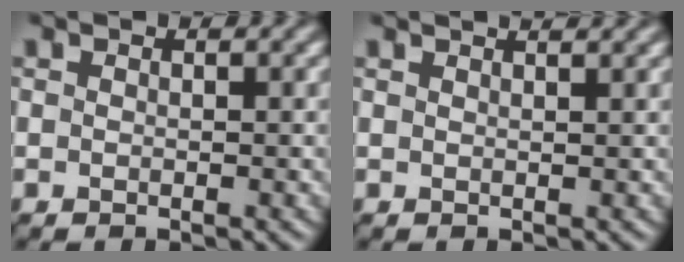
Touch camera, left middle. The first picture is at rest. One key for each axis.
{"total": 2.4, "fx": 2.1, "fy": 0.6, "fz": 1.0, "tx": -0.015, "ty": 0.022, "tz": 0.016}